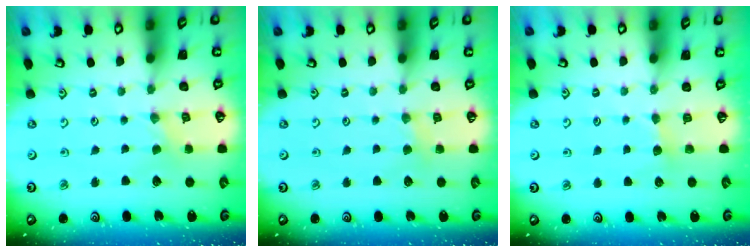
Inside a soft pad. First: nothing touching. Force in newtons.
{"total": 2.4, "press": 2.4, "slide": 0.4}
{"total": 4.1, "press": 4.1, "slide": 0.5}